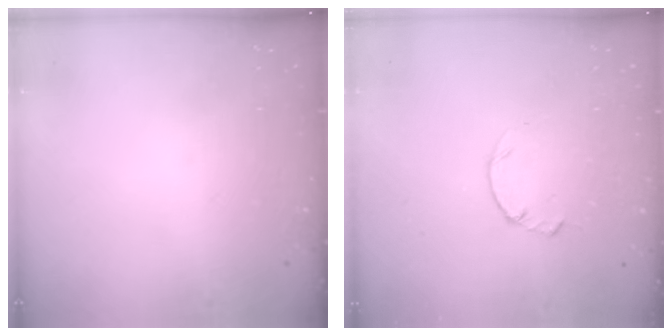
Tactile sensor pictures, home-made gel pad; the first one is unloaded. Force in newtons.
{"total": 0.5, "press": 0.4, "slide": 0.3}